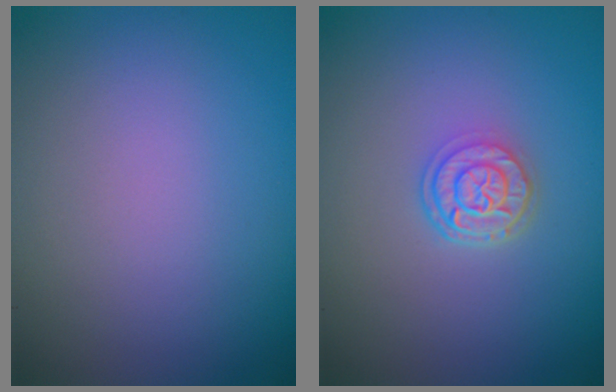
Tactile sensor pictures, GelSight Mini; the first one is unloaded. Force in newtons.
{"total": 2.8, "press": 2.1, "slide": 1.8}